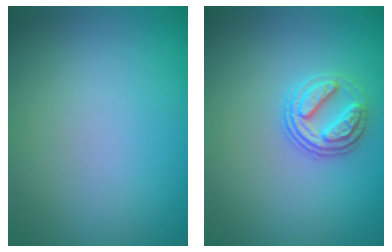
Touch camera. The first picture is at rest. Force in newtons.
{"total": 2.7, "press": 2.5, "slide": 1.0}